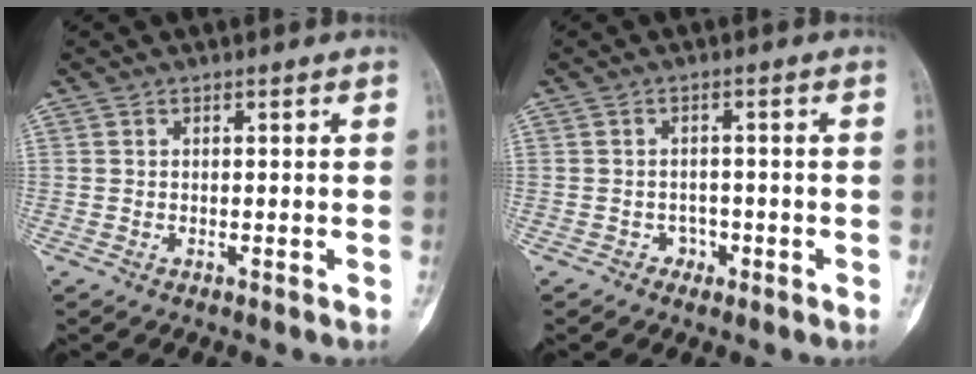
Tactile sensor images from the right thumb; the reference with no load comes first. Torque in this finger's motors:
{"motor_torque": [0.35, -0.01, -0.06, -0.12, -0.09]}